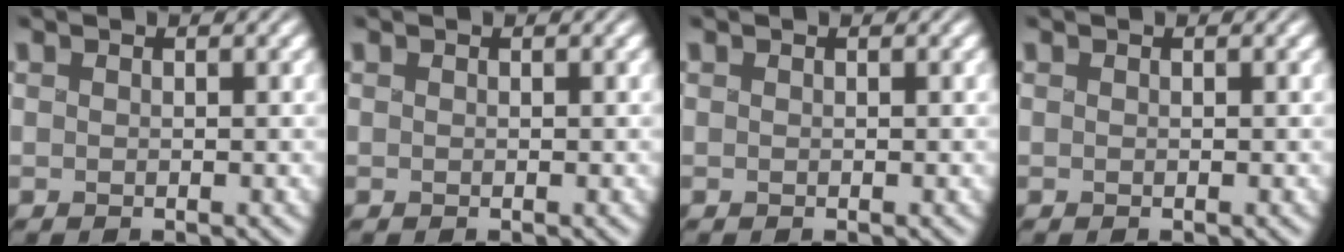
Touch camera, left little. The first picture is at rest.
{"total": 0.0}
{"total": 0.0}
{"total": 0.0}